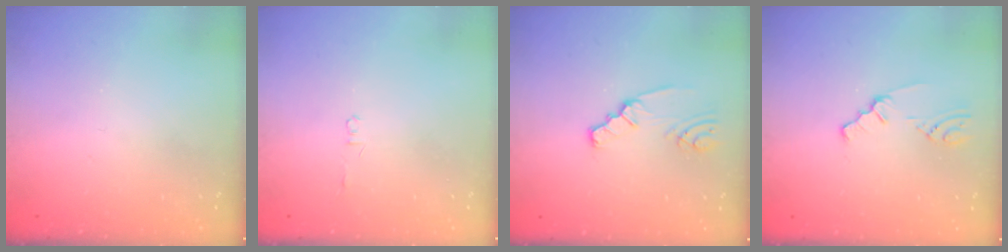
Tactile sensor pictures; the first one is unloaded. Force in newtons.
{"total": 1.2, "press": 1.2, "slide": 0.3}
{"total": 2.0, "press": 2.0, "slide": 0.2}
{"total": 1.5, "press": 1.5, "slide": 0.3}